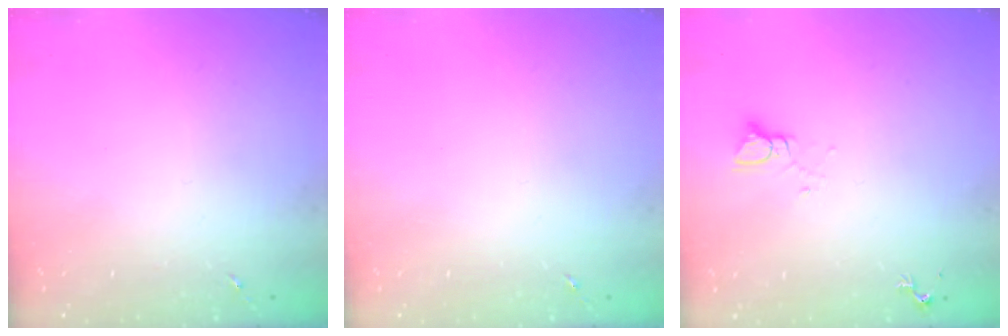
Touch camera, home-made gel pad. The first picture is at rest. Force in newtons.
{"total": 0.0}
{"total": 3.0, "press": 3.0, "slide": 0.2}